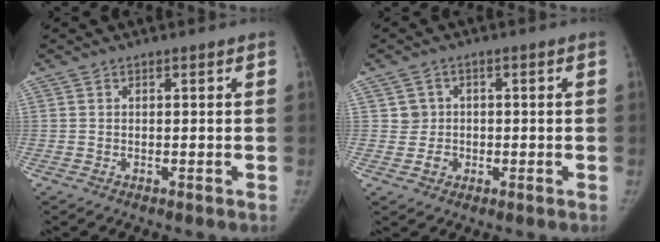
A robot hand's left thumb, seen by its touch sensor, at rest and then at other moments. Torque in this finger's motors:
{"motor_torque": [-0.35, 0.18, -0.06, 0.17, -0.07]}